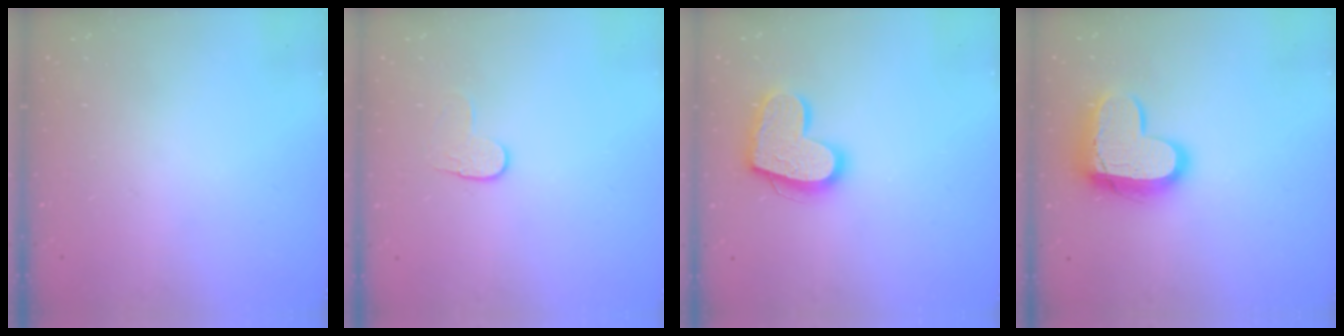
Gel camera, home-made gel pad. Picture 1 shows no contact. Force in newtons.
{"total": 5.3, "press": 5.3, "slide": 0.5}
{"total": 16.9, "press": 16.9, "slide": 1.3}
{"total": 14.9, "press": 14.9, "slide": 1.4}